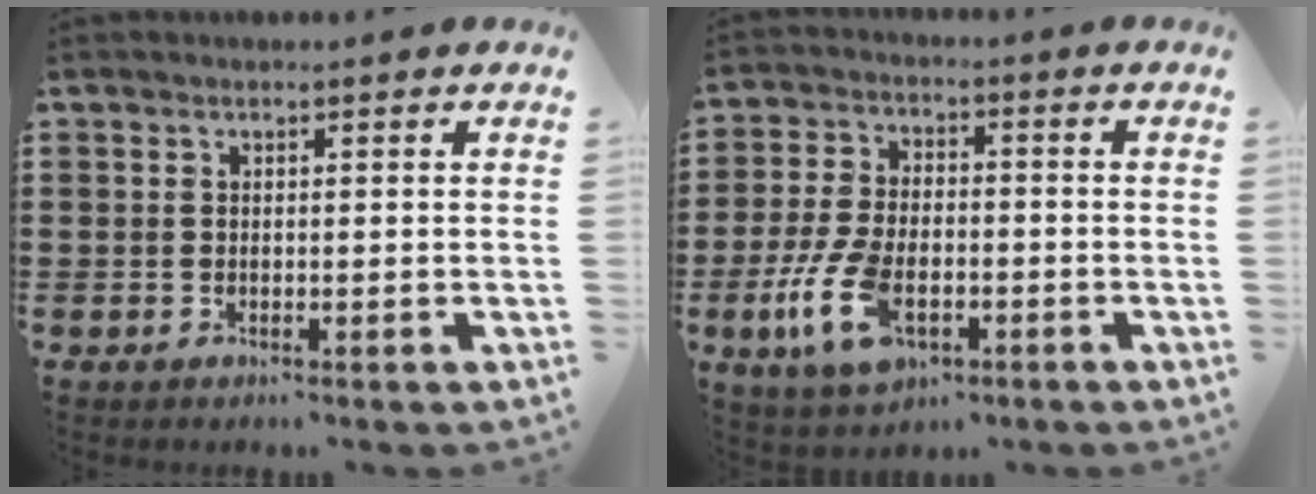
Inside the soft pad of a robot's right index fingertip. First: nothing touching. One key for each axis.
{"total": 9.9, "fx": -3.9, "fy": 5.0, "fz": 7.6, "tx": -0.191, "ty": -0.010, "tz": -0.077}